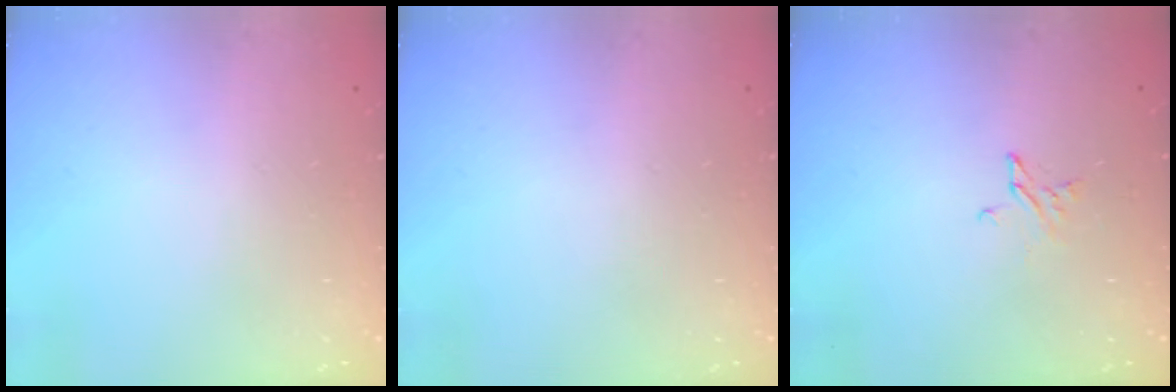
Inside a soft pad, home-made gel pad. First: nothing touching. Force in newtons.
{"total": 0.0}
{"total": 2.3, "press": 2.2, "slide": 0.2}